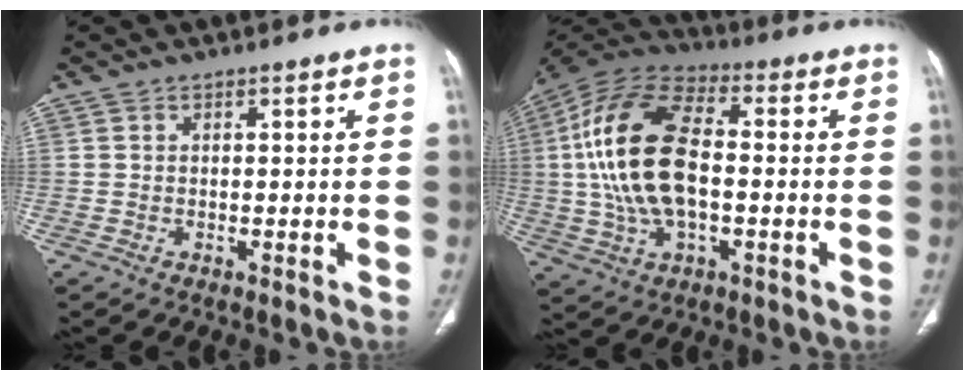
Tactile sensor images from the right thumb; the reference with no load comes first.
{"total": 19.9, "force": [-0.1, 10.7, 16.8], "torque": [-0.338, 0.023, -0.003]}